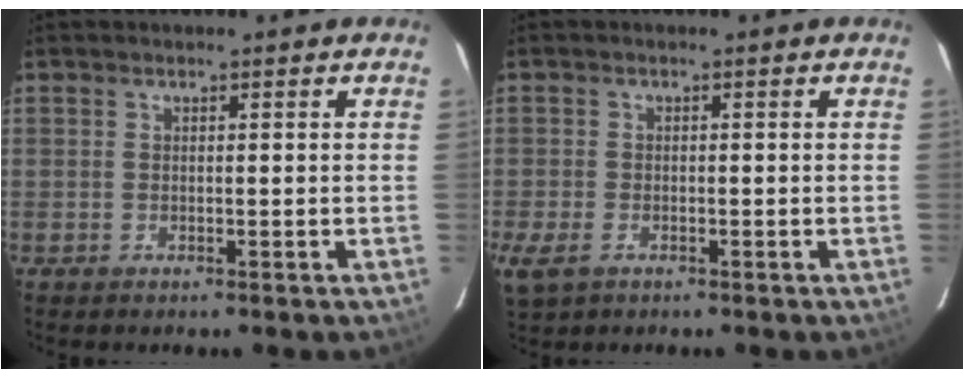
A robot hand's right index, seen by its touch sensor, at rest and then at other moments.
{"total": 4.9, "force": [-2.4, 3.1, 2.9], "torque": [-0.070, -0.014, -0.042]}